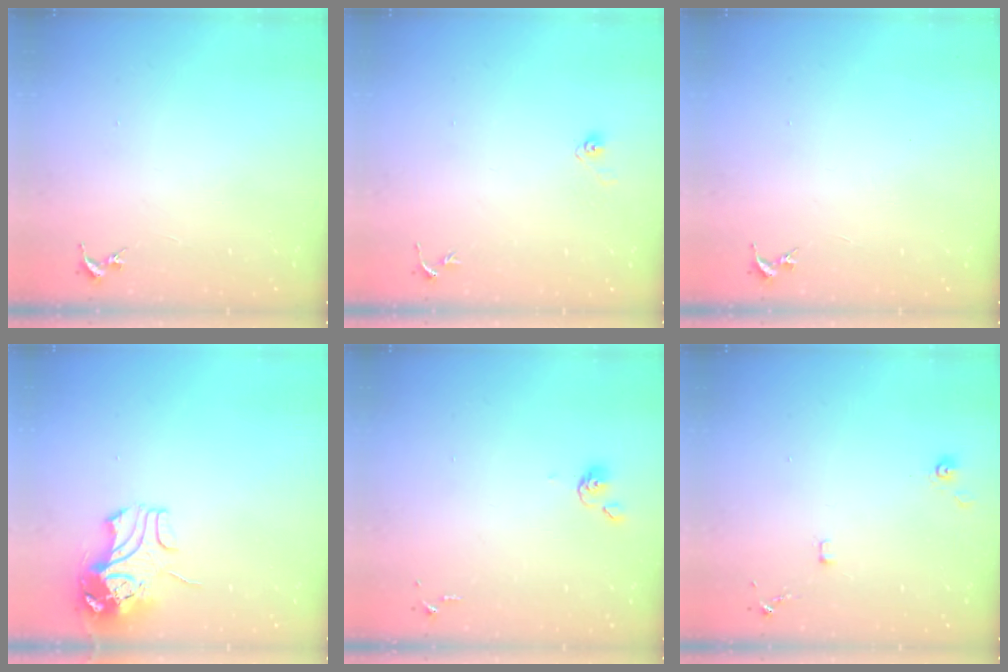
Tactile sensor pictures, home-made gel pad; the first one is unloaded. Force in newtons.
{"total": 3.6, "press": 3.0, "slide": 2.1}
{"total": 0.0}
{"total": 9.8, "press": 9.7, "slide": 1.4}
{"total": 3.8, "press": 3.7, "slide": 0.8}
{"total": 6.5, "press": 6.4, "slide": 0.6}